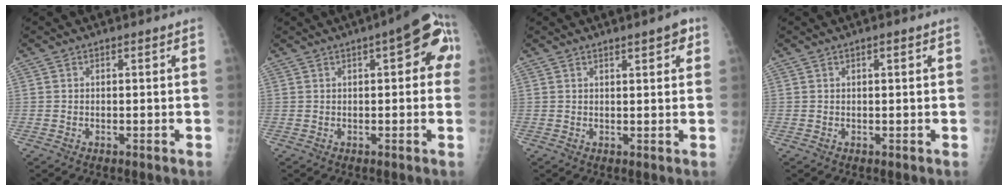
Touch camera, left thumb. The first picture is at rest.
{"total": 9.5, "force": [2.6, 3.6, 8.4], "torque": [-0.073, 0.023, 0.020]}
{"total": 3.3, "force": [1.9, 0.9, 2.6], "torque": [-0.024, -0.005, 0.023]}
{"total": 0.9, "force": [0.3, 0.1, 0.8], "torque": [-0.012, 0.002, 0.004]}